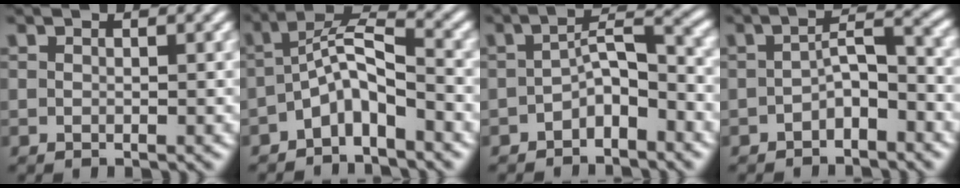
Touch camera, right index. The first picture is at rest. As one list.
[{"total": 4.9, "force": [-1.7, 2.9, 3.6], "torque": [-0.055, -0.014, -0.033]}, {"total": 2.7, "force": [-1.6, 0.2, 2.2], "torque": [-0.019, -0.010, -0.020]}, {"total": 2.3, "force": [-1.3, -0.2, 1.8], "torque": [-0.015, -0.007, -0.014]}]